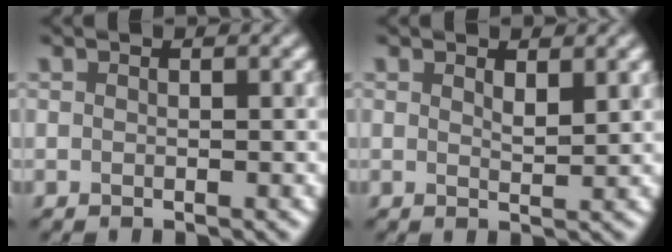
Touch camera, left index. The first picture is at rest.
{"total": 1.5, "force": [0.9, 0.5, 1.1], "torque": [-0.017, 0.004, 0.021]}